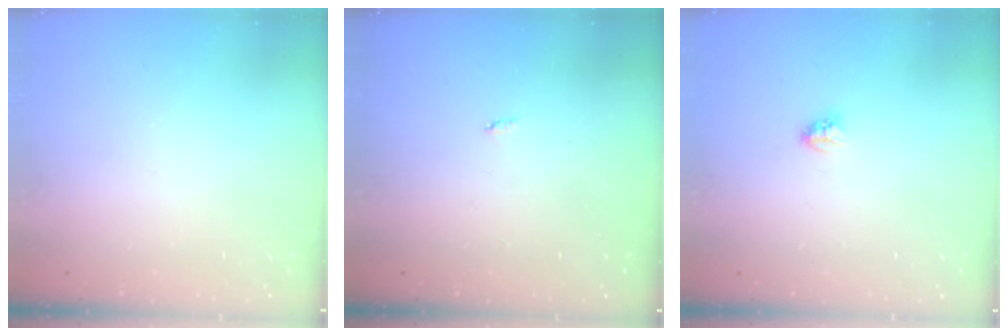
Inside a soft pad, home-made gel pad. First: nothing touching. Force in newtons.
{"total": 2.1, "press": 2.1, "slide": 0.4}
{"total": 2.8, "press": 2.8, "slide": 0.3}